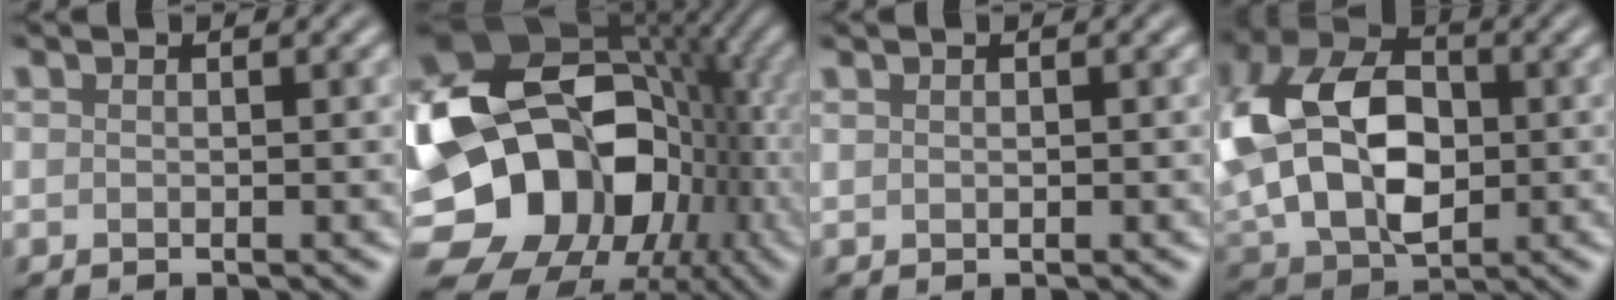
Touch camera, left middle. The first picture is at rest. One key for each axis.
{"total": 18.9, "fx": -3.5, "fy": 14.6, "fz": 11.5, "tx": -0.233, "ty": -0.001, "tz": -0.062}
{"total": 0.0}
{"total": 13.4, "fx": 0.6, "fy": 9.2, "fz": 9.8, "tx": -0.211, "ty": 0.003, "tz": 0.014}